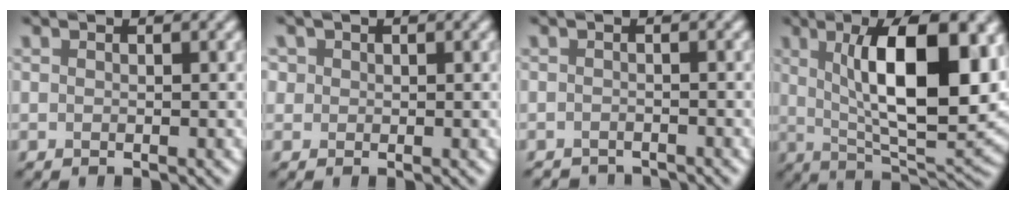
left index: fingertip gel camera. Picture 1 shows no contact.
{"total": 1.0, "force": [0.2, 0.9, 0.2], "torque": [-0.002, -0.004, 0.006]}
{"total": 1.5, "force": [-1.5, 0.1, 0.0], "torque": [0.006, -0.012, -0.029]}
{"total": 13.2, "force": [2.7, 4.7, 12.1], "torque": [-0.169, -0.001, 0.037]}